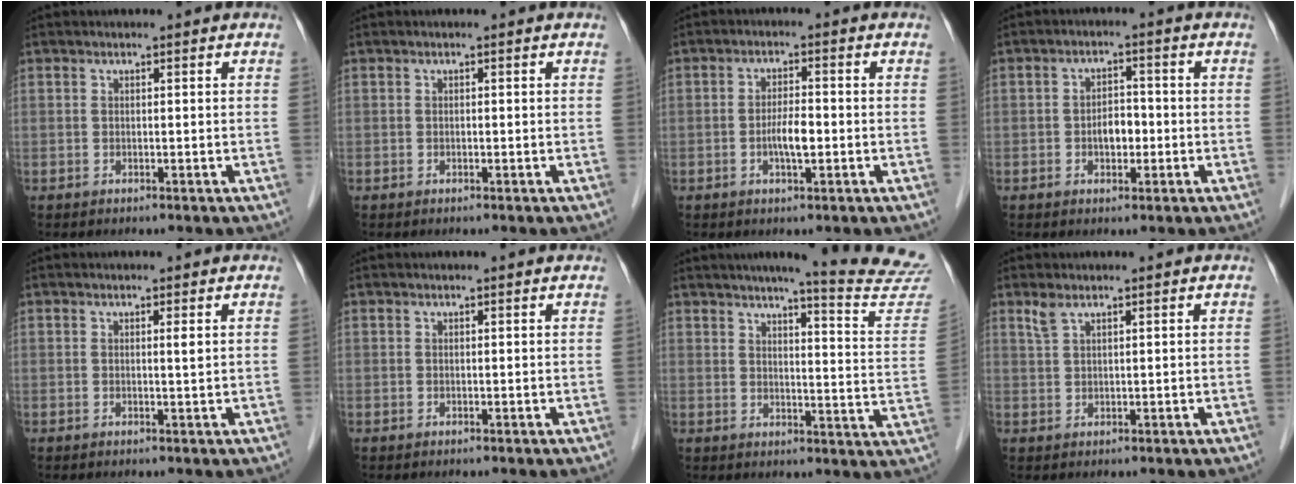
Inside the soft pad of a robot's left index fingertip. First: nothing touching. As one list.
[{"total": 0.0}, {"total": 3.7, "force": [-1.0, 0.9, 3.4], "torque": [-0.065, -0.001, -0.017]}, {"total": 3.5, "force": [-0.9, 2.0, 2.7], "torque": [-0.045, 0.007, -0.015]}, {"total": 0.8, "force": [0.3, -0.1, 0.7], "torque": [-0.015, -0.002, 0.006]}, {"total": 1.0, "force": [0.9, 0.0, 0.3], "torque": [-0.010, 0.008, 0.009]}, {"total": 17.4, "force": [16.2, -0.6, 6.3], "torque": [-0.077, -0.093, 0.173]}, {"total": 1.8, "force": [1.4, 0.3, 1.1], "torque": [-0.030, 0.009, 0.033]}]